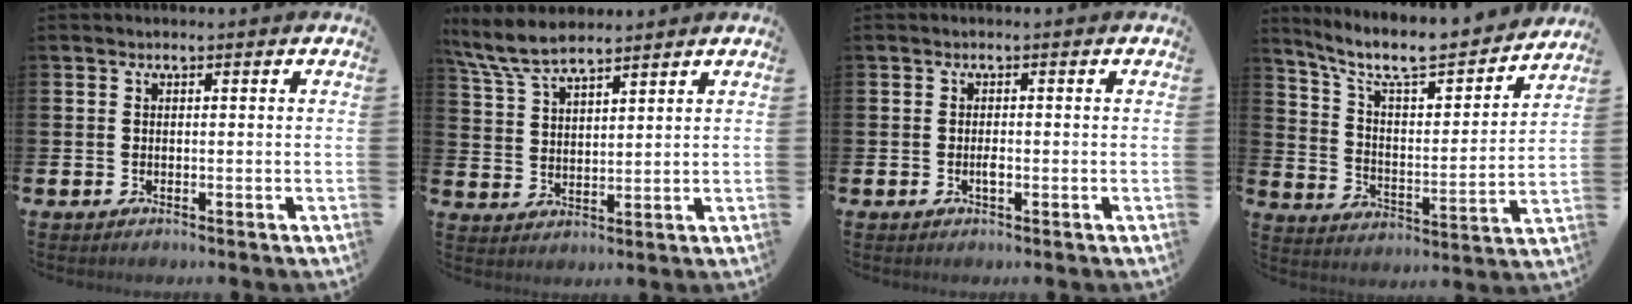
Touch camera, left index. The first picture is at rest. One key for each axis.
{"total": 7.3, "fx": 6.6, "fy": 1.5, "fz": 2.7, "tx": -0.077, "ty": -0.018, "tz": 0.123}
{"total": 1.0, "fx": -0.3, "fy": 0.3, "fz": 0.9, "tx": -0.015, "ty": -0.003, "tz": -0.006}
{"total": 8.8, "fx": 7.7, "fy": 1.9, "fz": 3.8, "tx": -0.103, "ty": -0.055, "tz": 0.127}